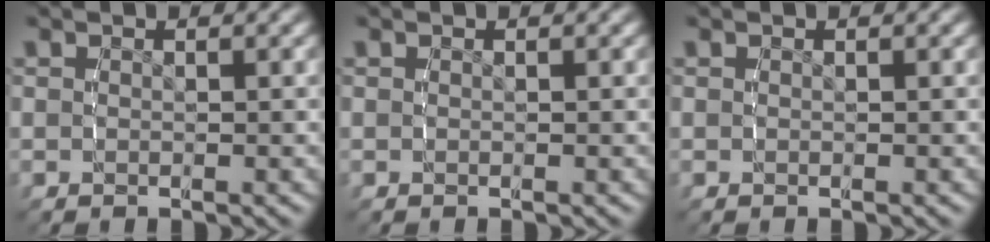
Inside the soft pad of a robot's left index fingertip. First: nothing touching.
{"total": 0.0}
{"total": 0.0}